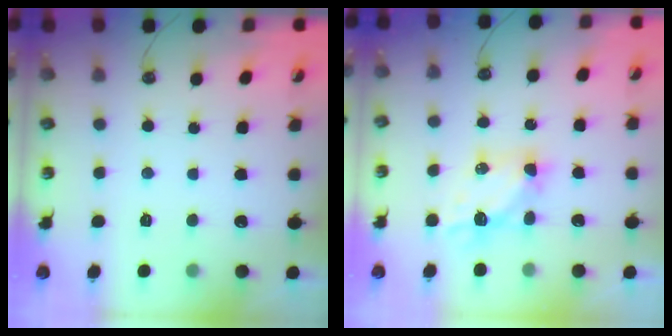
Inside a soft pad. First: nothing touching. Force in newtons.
{"total": 6.1, "press": 6.1, "slide": 0.3}